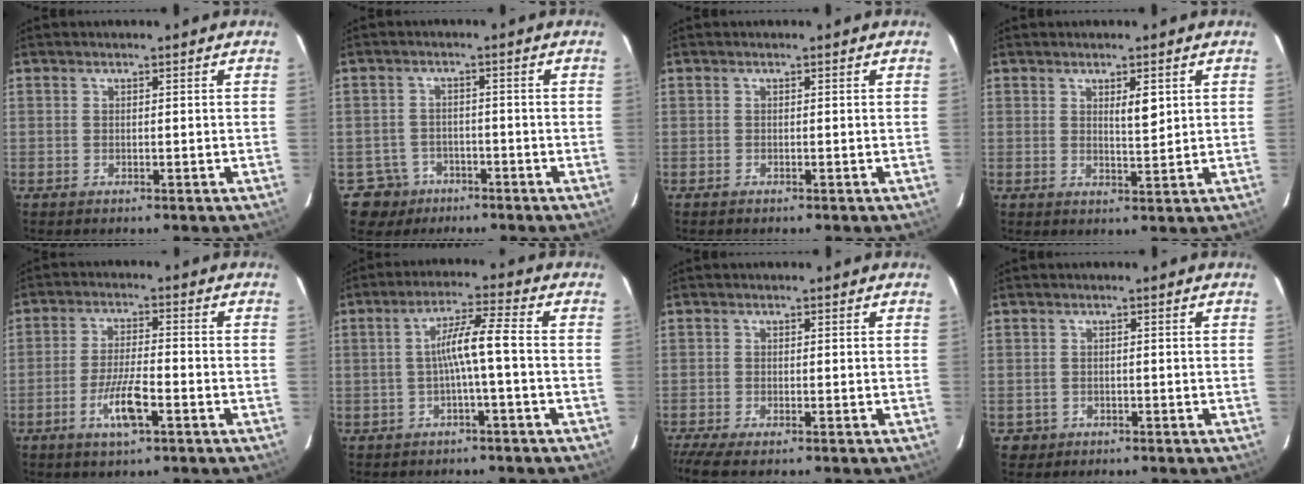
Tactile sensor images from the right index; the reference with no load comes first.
{"total": 5.2, "force": [-2.8, 4.4, -0.7], "torque": [0.012, 0.011, -0.041]}
{"total": 0.0}
{"total": 3.0, "force": [1.2, 0.7, 2.7], "torque": [-0.044, -0.005, 0.020]}
{"total": 6.8, "force": [-3.0, 1.0, 6.0], "torque": [-0.115, -0.006, -0.053]}
{"total": 6.0, "force": [-0.6, -0.2, 6.0], "torque": [-0.109, 0.021, -0.011]}
{"total": 4.5, "force": [-3.3, 0.8, 3.0], "torque": [-0.057, -0.005, -0.060]}
{"total": 2.0, "force": [-0.7, 1.9, -0.2], "torque": [0.002, 0.008, -0.008]}